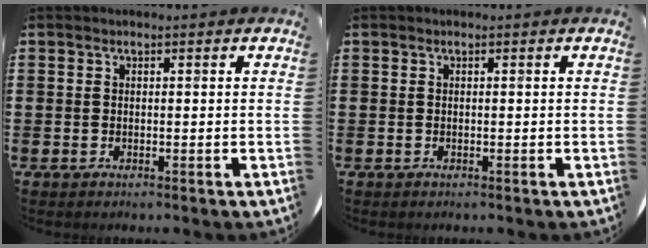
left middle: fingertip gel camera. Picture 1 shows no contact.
{"total": 0.0}